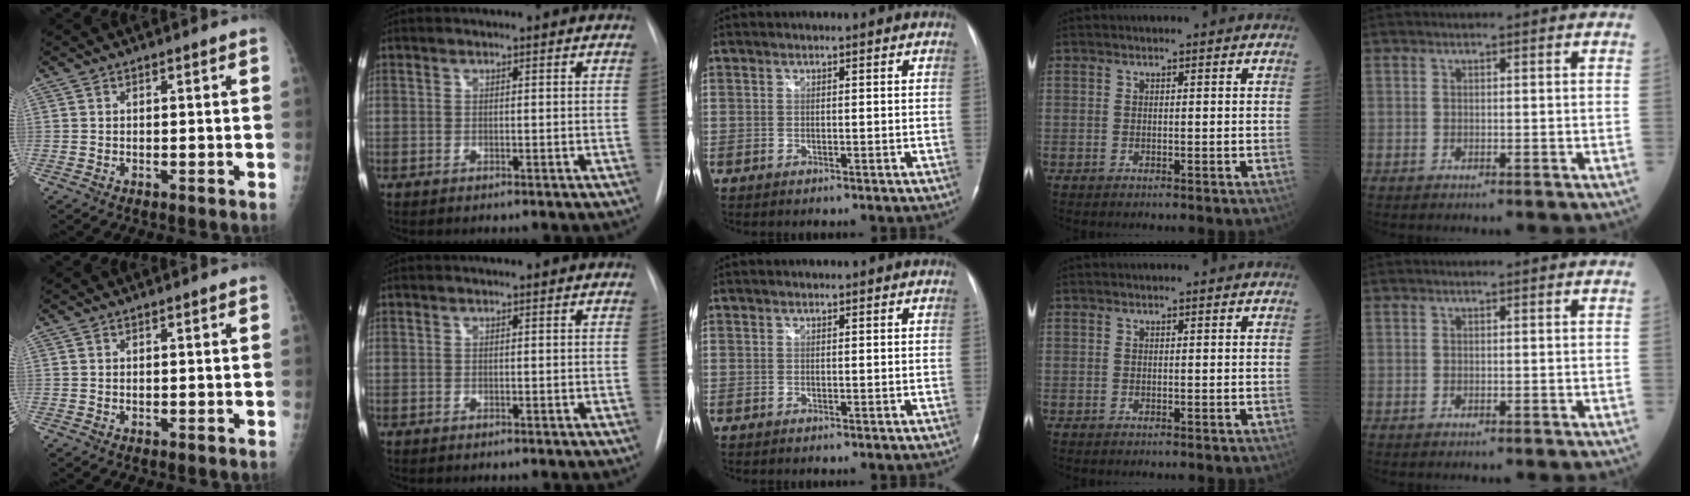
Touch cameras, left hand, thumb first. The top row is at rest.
{}